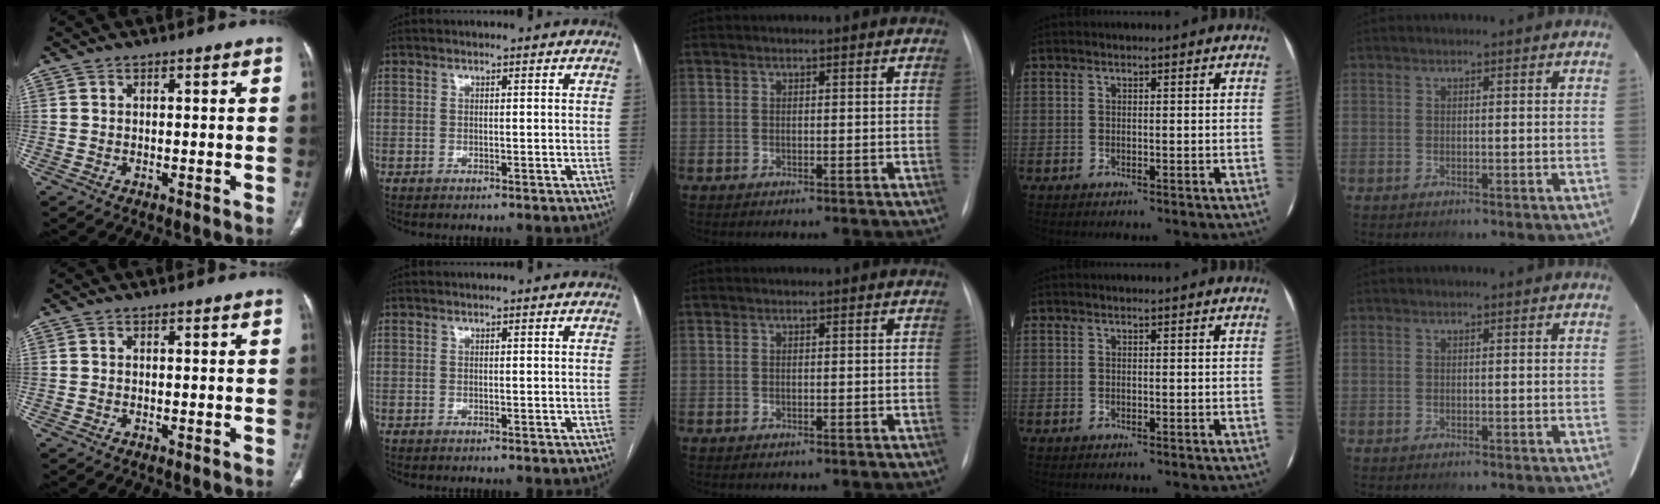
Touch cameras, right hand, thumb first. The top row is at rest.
{}